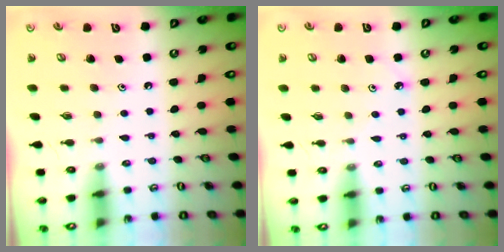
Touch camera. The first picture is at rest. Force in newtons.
{"total": 1.8, "press": 1.8, "slide": 0.2}